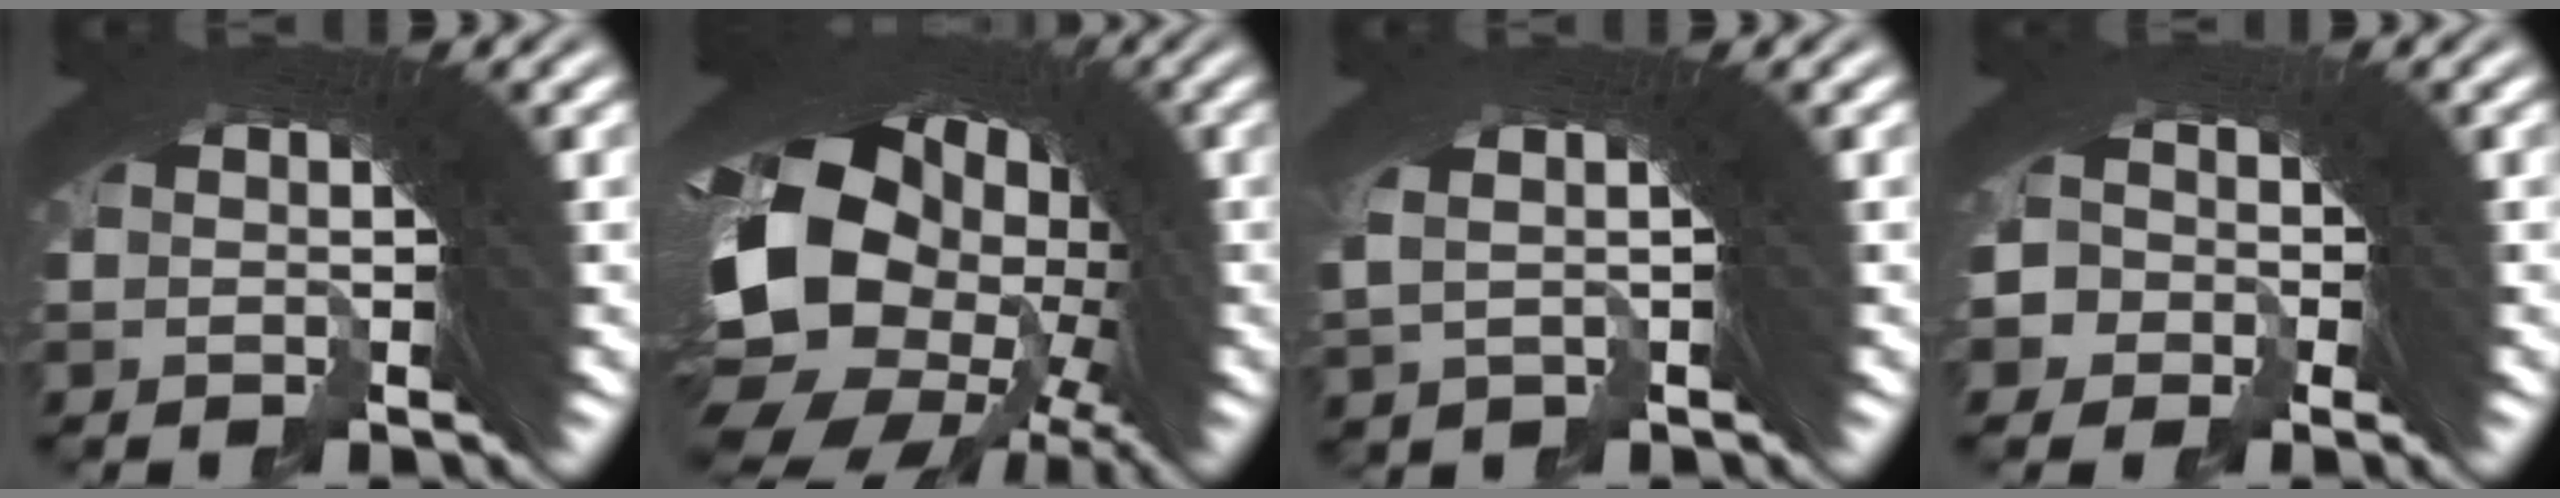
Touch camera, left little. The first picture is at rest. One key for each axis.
{"total": 17.7, "fx": -2.6, "fy": 11.8, "fz": 12.9, "tx": -0.233, "ty": -0.044, "tz": -0.022}
{"total": 1.6, "fx": 0.5, "fy": 0.6, "fz": 1.3, "tx": -0.014, "ty": 0.007, "tz": 0.012}
{"total": 6.8, "fx": -1.5, "fy": 6.3, "fz": 2.0, "tx": -0.061, "ty": -0.013, "tz": -0.034}